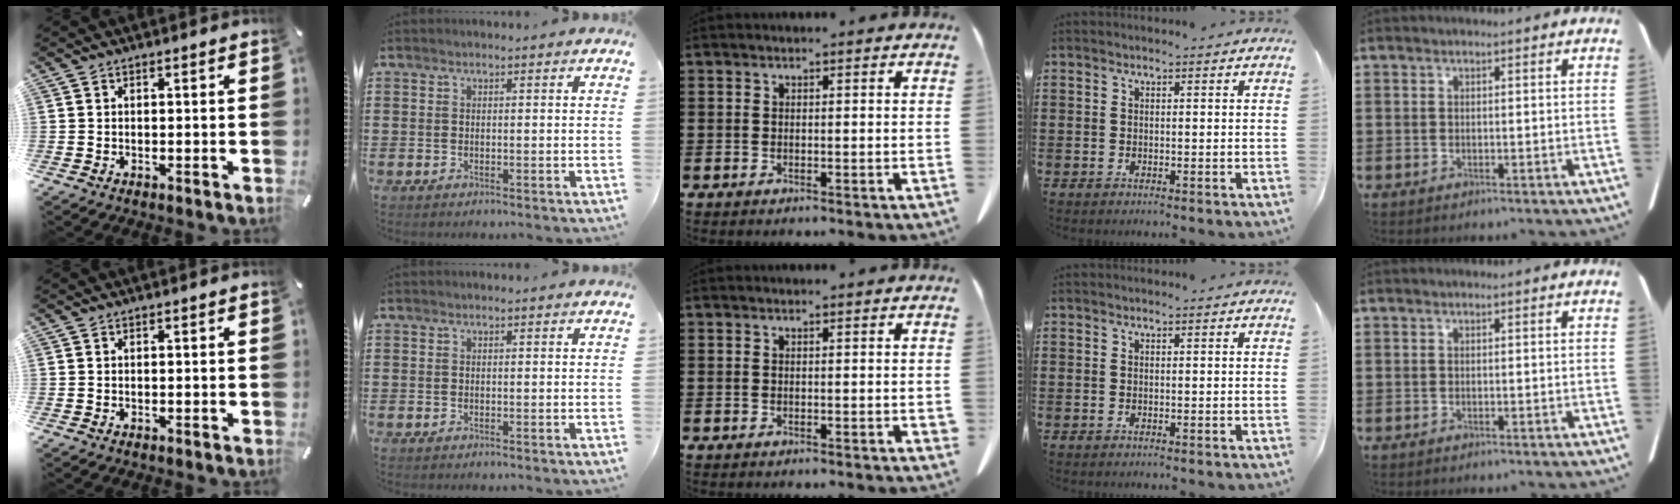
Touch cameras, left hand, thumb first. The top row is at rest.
{}